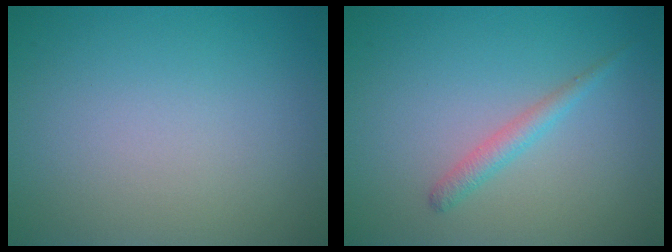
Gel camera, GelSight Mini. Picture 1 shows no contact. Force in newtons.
{"total": 1.6, "press": 1.6, "slide": 0.0}